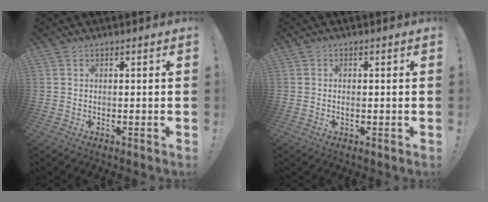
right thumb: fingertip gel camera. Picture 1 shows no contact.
{"total": 0.8, "force": [-0.3, 0.1, 0.7], "torque": [-0.007, -0.002, -0.007]}